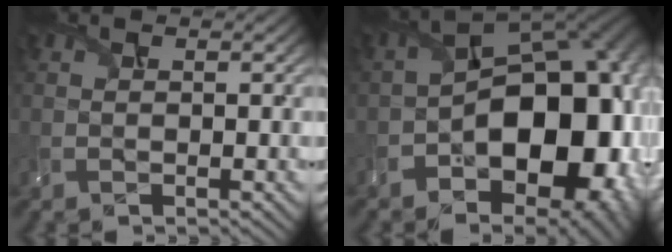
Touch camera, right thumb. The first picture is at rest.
{"total": 17.1, "force": [-5.0, 10.2, 12.9], "torque": [-0.168, -0.031, -0.059]}